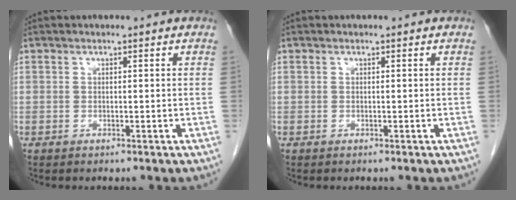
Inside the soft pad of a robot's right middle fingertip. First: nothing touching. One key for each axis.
{"total": 0.0}